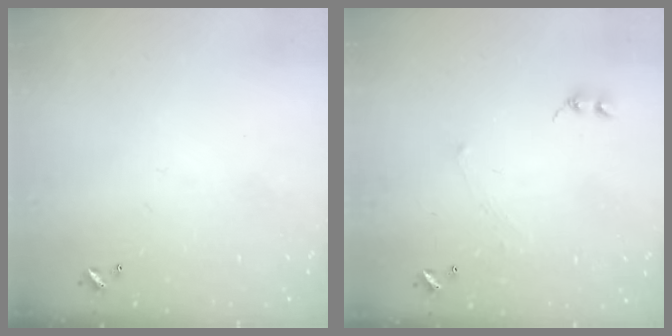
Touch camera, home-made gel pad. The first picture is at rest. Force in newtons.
{"total": 0.6, "press": 0.3, "slide": 0.5}